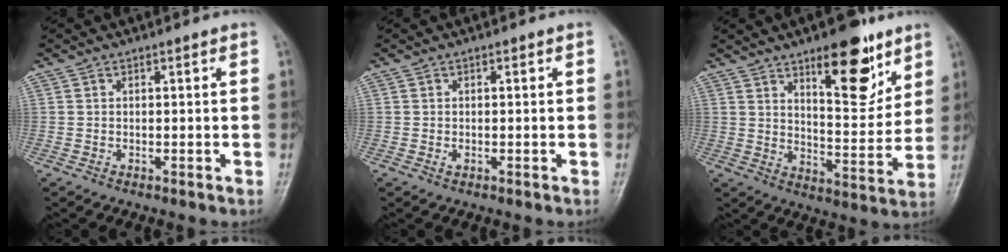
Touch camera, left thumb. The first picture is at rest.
{"total": 0.6, "force": [-0.2, 0.4, 0.3], "torque": [-0.006, 0.000, -0.004]}
{"total": 14.4, "force": [8.6, 5.4, 10.2], "torque": [-0.110, -0.058, 0.131]}